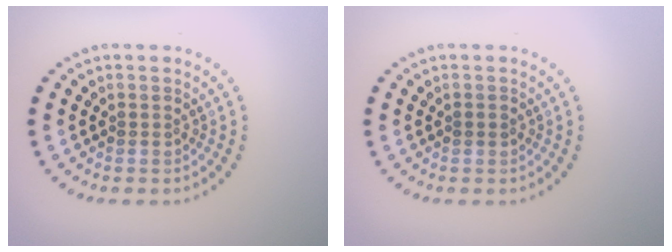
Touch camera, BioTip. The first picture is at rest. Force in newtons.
{"total": 0.8, "press": 0.8, "slide": 0.1}